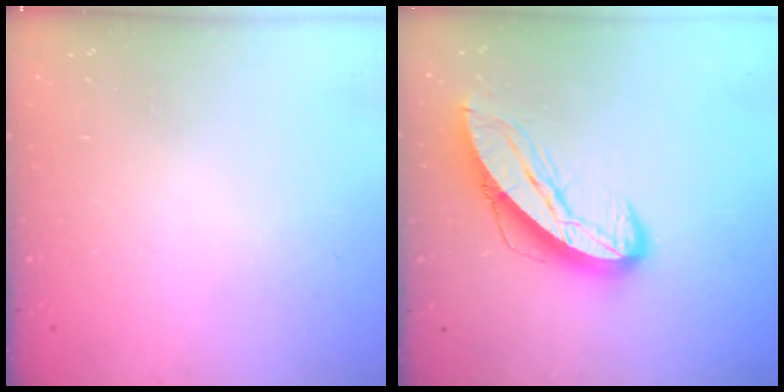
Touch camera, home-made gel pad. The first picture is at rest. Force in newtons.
{"total": 11.8, "press": 11.7, "slide": 1.1}